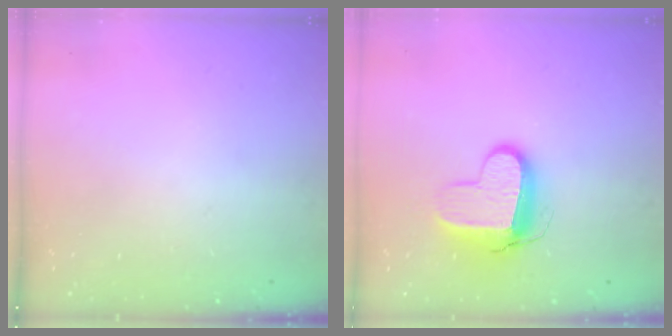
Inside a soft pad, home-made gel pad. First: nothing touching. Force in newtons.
{"total": 11.1, "press": 11.0, "slide": 1.0}